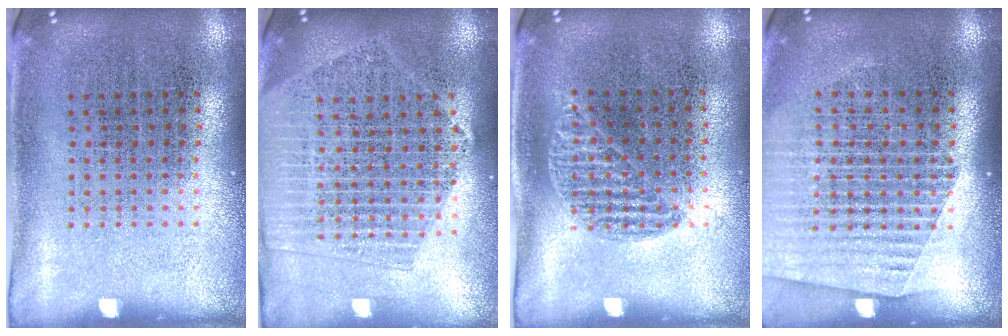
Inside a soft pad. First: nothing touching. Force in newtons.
{"total": 2.1, "press": 1.9, "slide": 0.9}
{"total": 0.9, "press": 0.7, "slide": 0.5}
{"total": 1.6, "press": 1.5, "slide": 0.6}